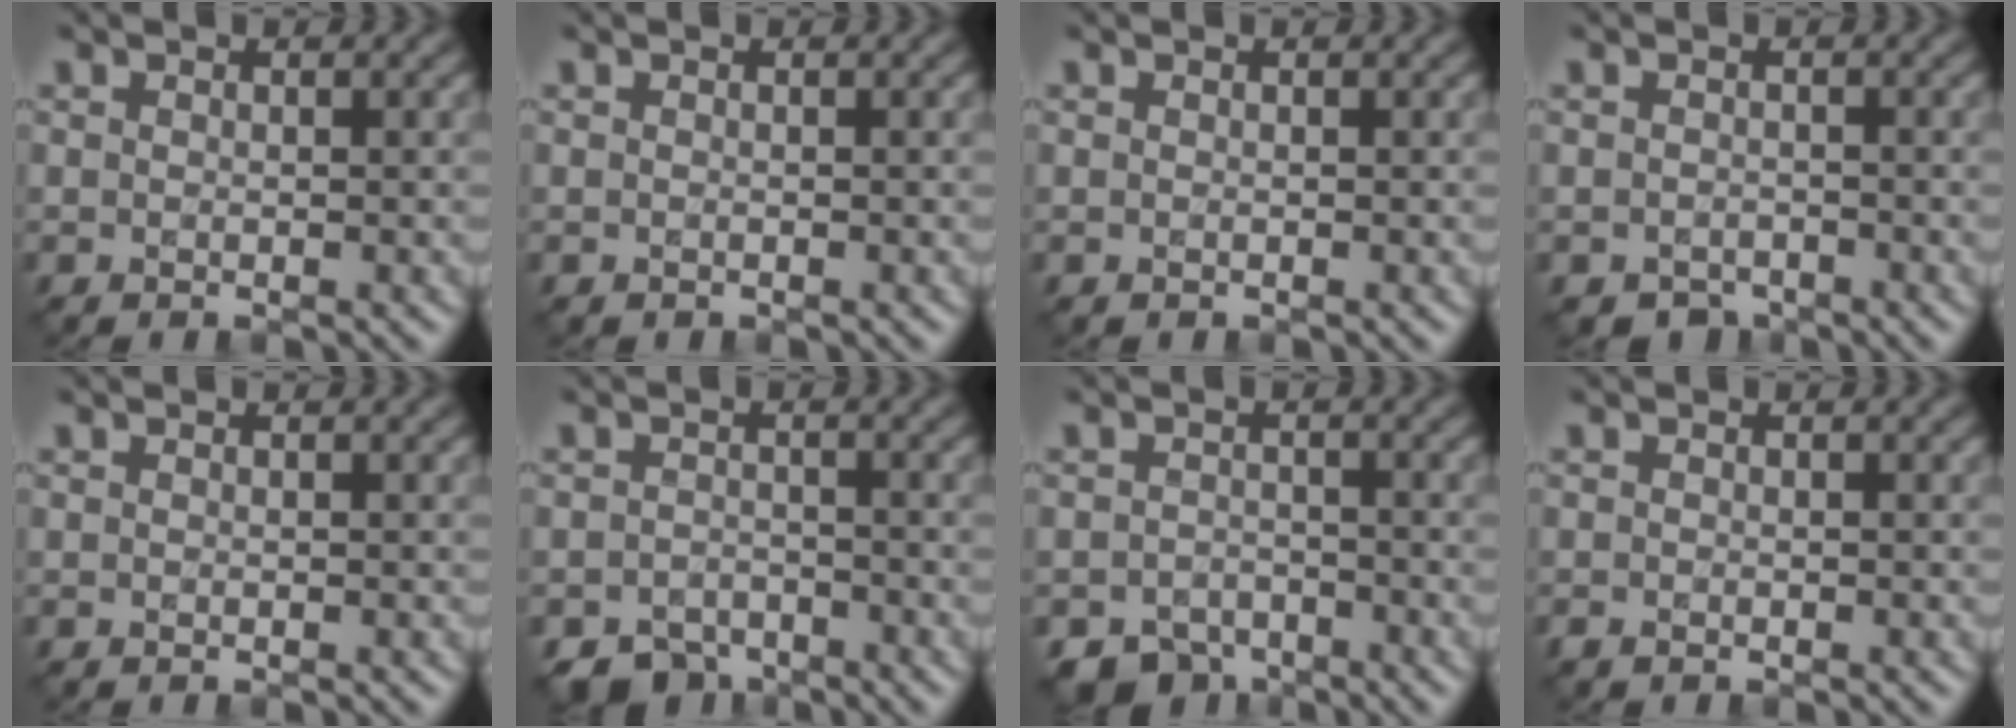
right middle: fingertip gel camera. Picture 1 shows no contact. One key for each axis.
{"total": 0.0}
{"total": 0.0}
{"total": 1.9, "fx": -1.6, "fy": 1.0, "fz": 0.2, "tx": 0.000, "ty": -0.008, "tz": -0.028}
{"total": 0.0}
{"total": 3.5, "fx": -3.0, "fy": 1.7, "fz": 0.6, "tx": -0.004, "ty": -0.007, "tz": -0.059}
{"total": 3.8, "fx": -3.1, "fy": 2.1, "fz": 0.8, "tx": -0.007, "ty": -0.010, "tz": -0.061}
{"total": 0.7, "fx": -0.4, "fy": 0.4, "fz": 0.3, "tx": -0.008, "ty": -0.005, "tz": -0.007}